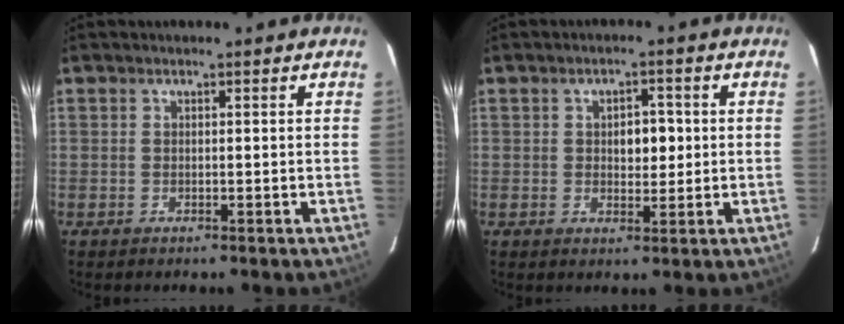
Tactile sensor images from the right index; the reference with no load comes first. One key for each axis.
{"total": 4.0, "fx": 0.4, "fy": 2.2, "fz": 3.3, "tx": -0.046, "ty": 0.005, "tz": 0.011}